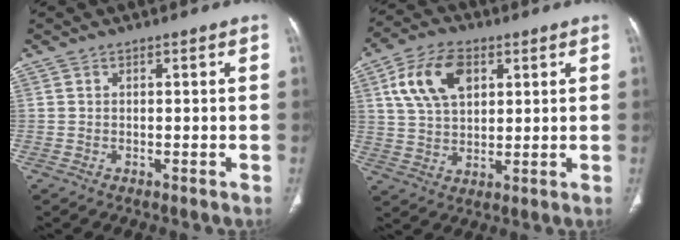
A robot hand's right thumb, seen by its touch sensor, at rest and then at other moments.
{"total": 12.0, "force": [4.4, 7.3, 8.4], "torque": [-0.145, -0.002, 0.083]}